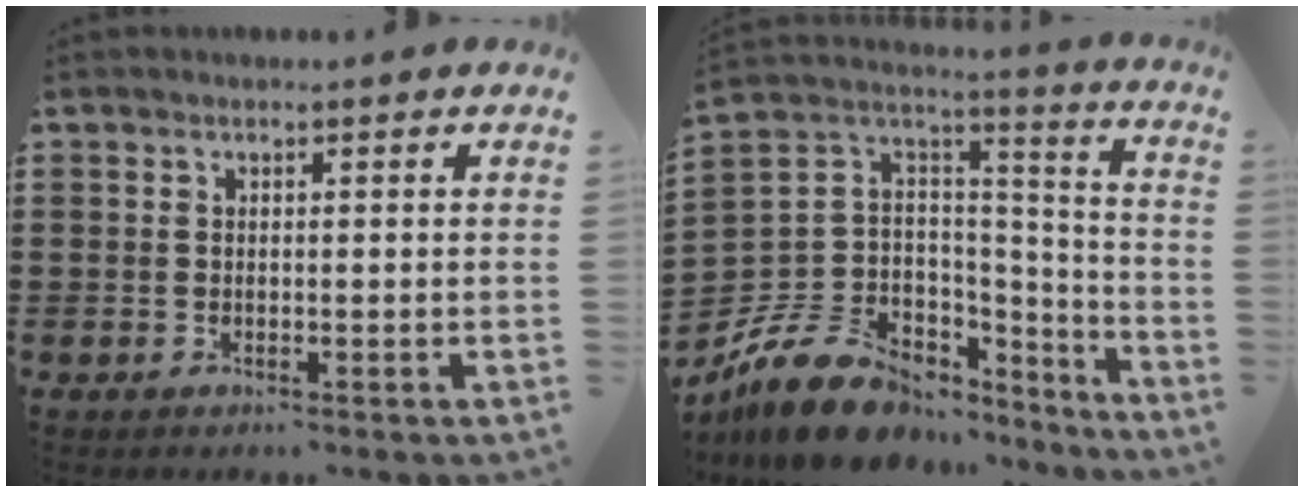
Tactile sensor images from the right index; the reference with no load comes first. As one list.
[{"total": 12.4, "force": [-8.2, 7.9, 4.8], "torque": [-0.118, 0.024, -0.146]}]